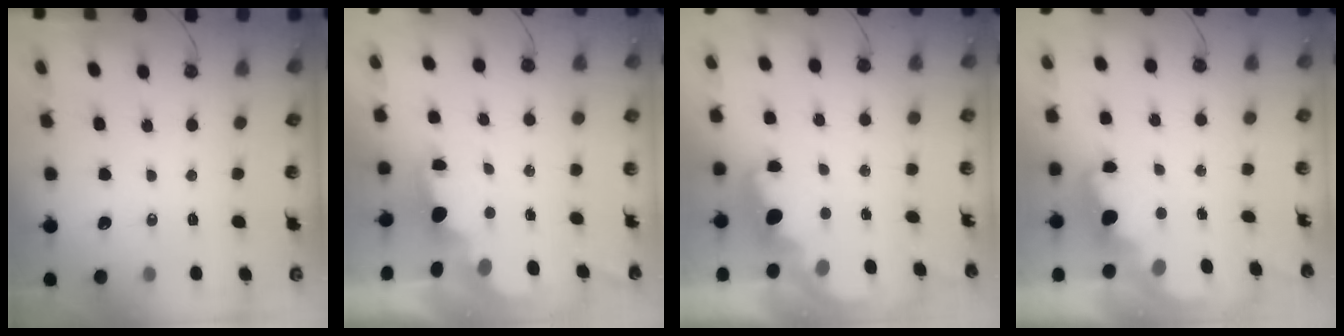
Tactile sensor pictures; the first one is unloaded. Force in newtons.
{"total": 2.0, "press": 2.0, "slide": 0.6}
{"total": 2.1, "press": 2.0, "slide": 0.6}
{"total": 2.5, "press": 2.4, "slide": 0.5}